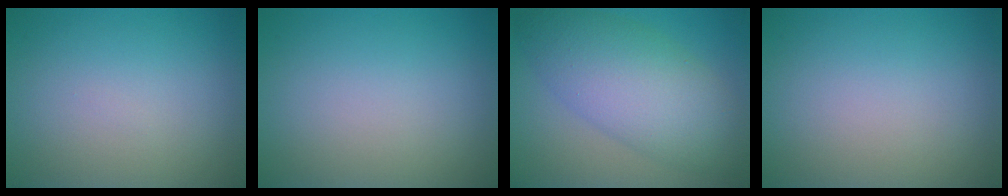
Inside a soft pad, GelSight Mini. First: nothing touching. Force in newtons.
{"total": 0.0}
{"total": 8.2, "press": 8.2, "slide": 0.2}
{"total": 0.0}